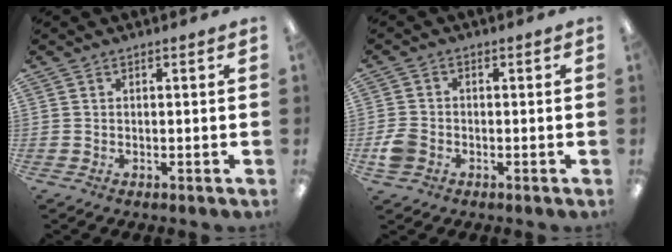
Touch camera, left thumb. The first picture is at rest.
{"total": 4.5, "force": [-1.7, 3.6, 2.2], "torque": [-0.030, 0.009, -0.031]}